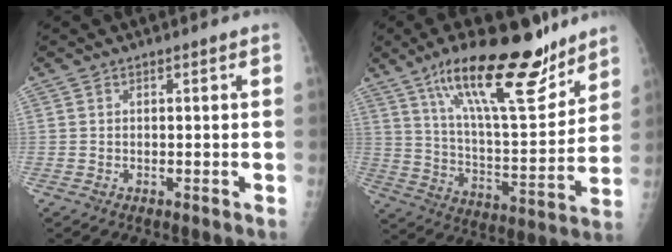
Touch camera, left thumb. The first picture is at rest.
{"total": 22.8, "force": [15.3, 6.8, 15.5], "torque": [-0.222, -0.073, 0.256]}